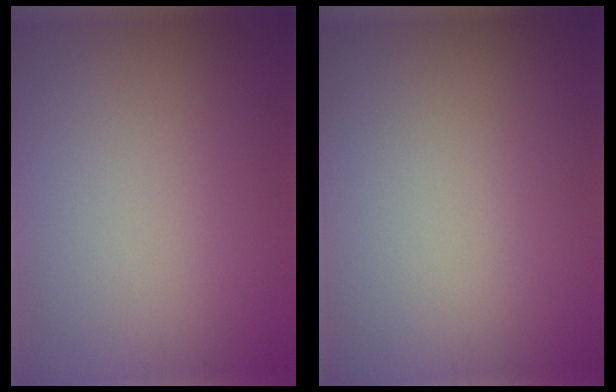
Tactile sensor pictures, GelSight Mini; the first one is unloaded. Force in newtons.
{"total": 0.0}